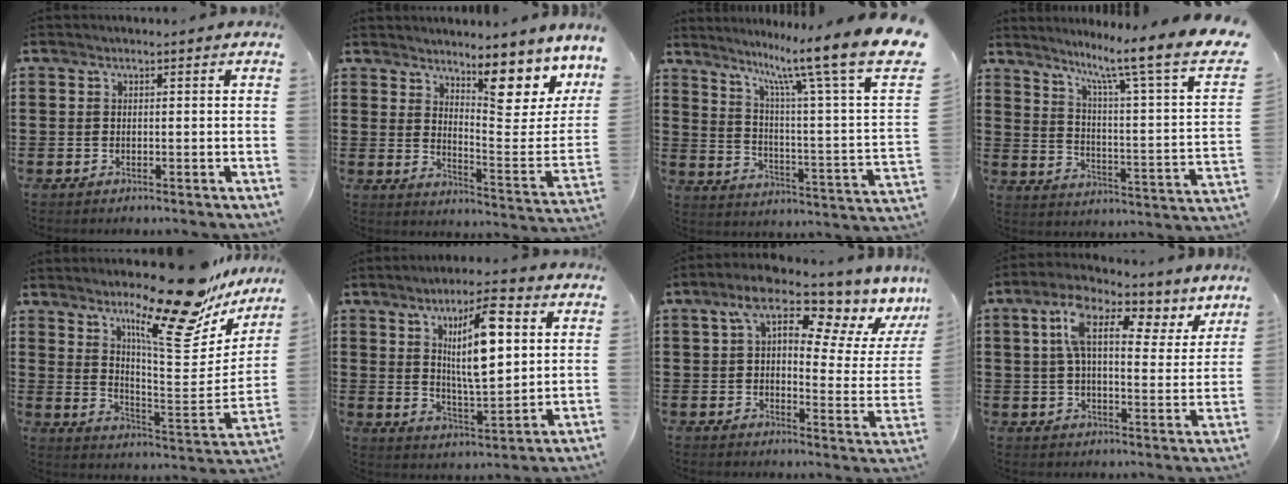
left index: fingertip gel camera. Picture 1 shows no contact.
{"total": 9.3, "force": [7.3, 2.0, 5.5], "torque": [-0.080, -0.062, 0.120]}
{"total": 11.7, "force": [8.5, 0.1, 8.1], "torque": [-0.165, -0.067, 0.126]}
{"total": 7.5, "force": [5.5, -0.9, 5.0], "torque": [-0.107, -0.055, 0.072]}
{"total": 16.0, "force": [12.8, 2.7, 9.2], "torque": [-0.154, -0.089, 0.207]}
{"total": 11.7, "force": [4.0, 4.0, 10.3], "torque": [-0.177, 0.001, 0.059]}
{"total": 10.5, "force": [7.1, 2.8, 7.2], "torque": [-0.124, -0.048, 0.111]}
{"total": 10.0, "force": [6.1, 3.3, 7.2], "torque": [-0.146, -0.008, 0.103]}